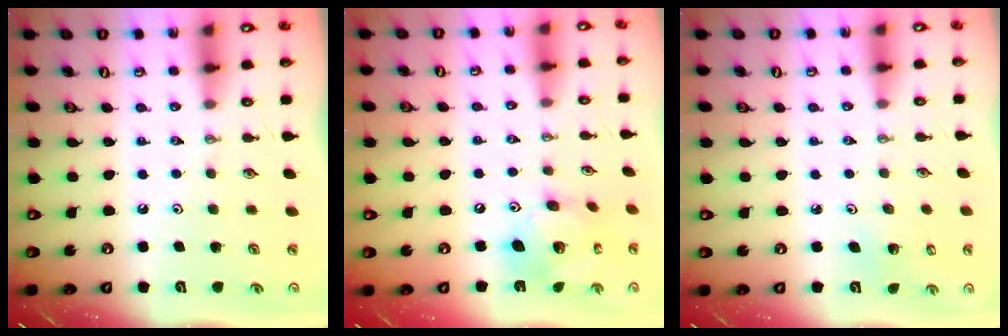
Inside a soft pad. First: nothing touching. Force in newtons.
{"total": 15.4, "press": 15.3, "slide": 1.6}
{"total": 1.7, "press": 1.7, "slide": 0.1}